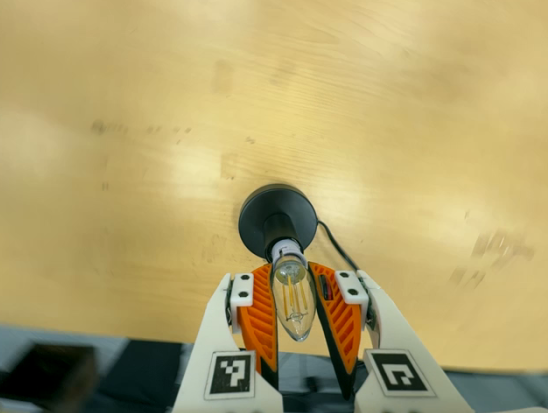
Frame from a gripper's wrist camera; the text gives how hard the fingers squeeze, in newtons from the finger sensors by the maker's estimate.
{"total": 14.5, "left": 13.6, "right": 15.3}